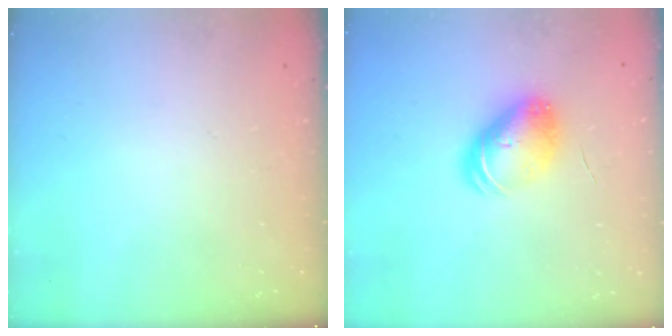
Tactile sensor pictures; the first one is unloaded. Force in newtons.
{"total": 8.7, "press": 8.6, "slide": 0.5}